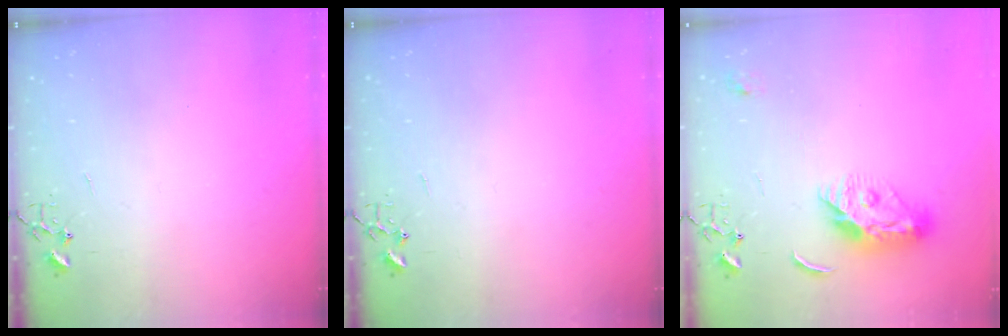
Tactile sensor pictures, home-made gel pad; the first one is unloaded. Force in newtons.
{"total": 0.0}
{"total": 11.3, "press": 11.3, "slide": 0.7}